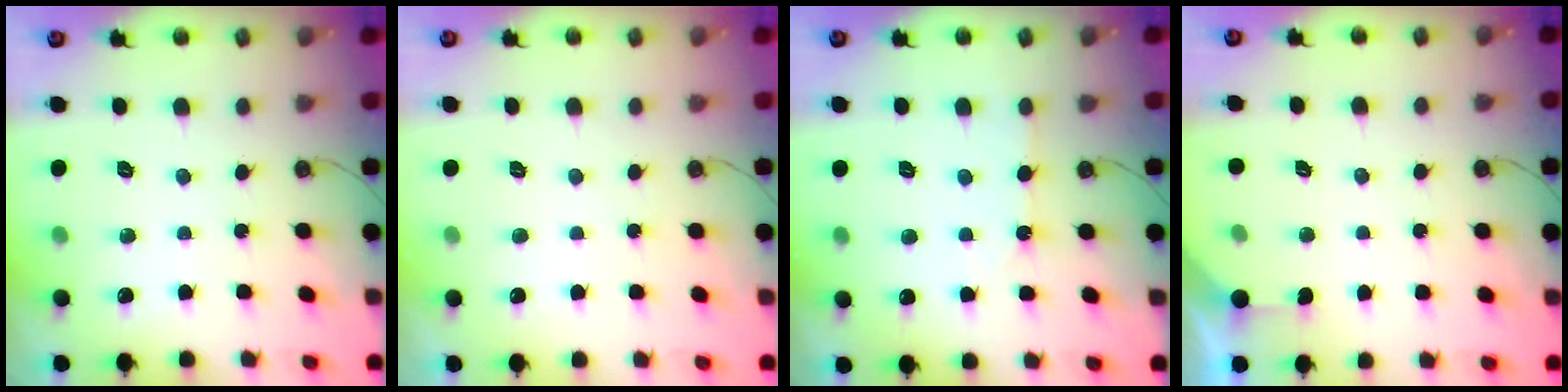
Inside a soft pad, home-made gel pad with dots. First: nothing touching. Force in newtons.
{"total": 0.0}
{"total": 3.9, "press": 3.9, "slide": 0.5}
{"total": 2.4, "press": 2.4, "slide": 0.4}